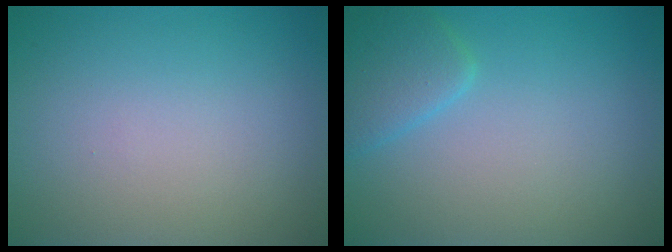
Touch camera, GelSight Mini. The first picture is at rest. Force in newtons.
{"total": 2.6, "press": 2.6, "slide": 0.2}